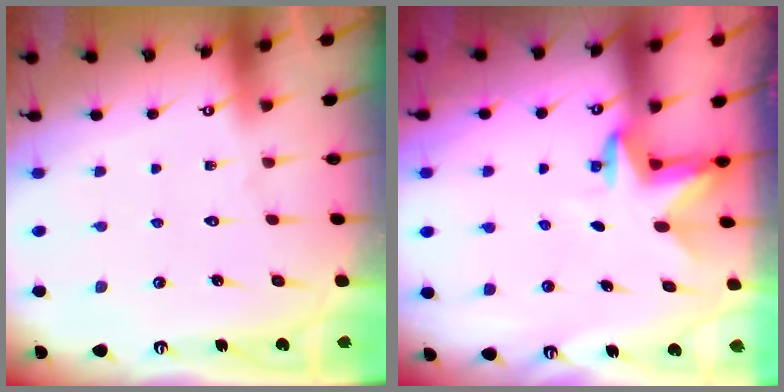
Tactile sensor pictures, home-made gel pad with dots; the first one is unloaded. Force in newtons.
{"total": 3.1, "press": 3.0, "slide": 0.7}